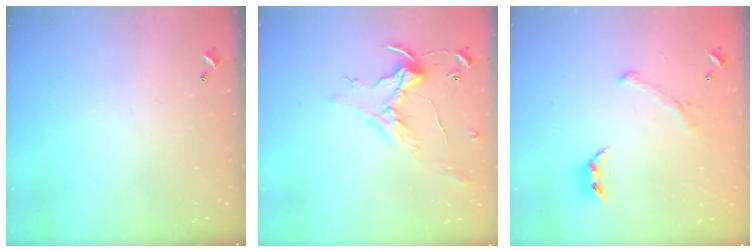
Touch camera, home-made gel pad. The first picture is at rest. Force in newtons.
{"total": 1.0, "press": 0.9, "slide": 0.5}
{"total": 1.3, "press": 0.6, "slide": 1.2}